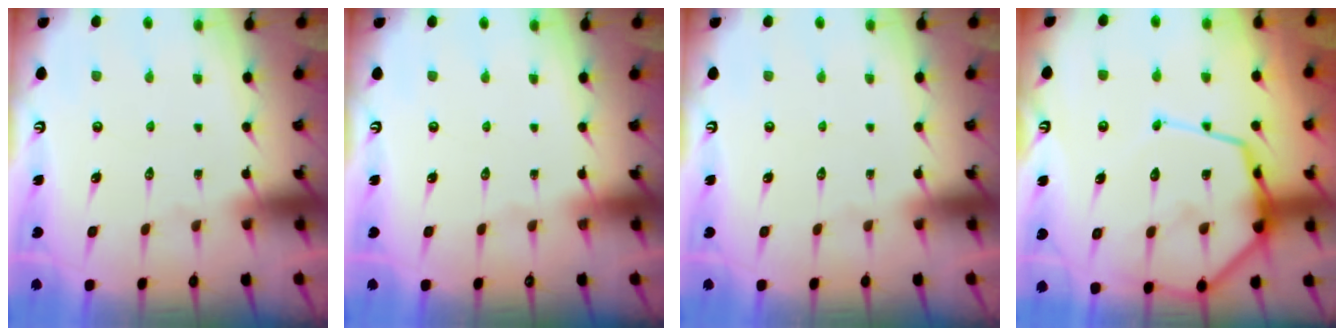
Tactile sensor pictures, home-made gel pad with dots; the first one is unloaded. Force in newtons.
{"total": 0.0}
{"total": 0.0}
{"total": 18.5, "press": 18.5, "slide": 1.7}